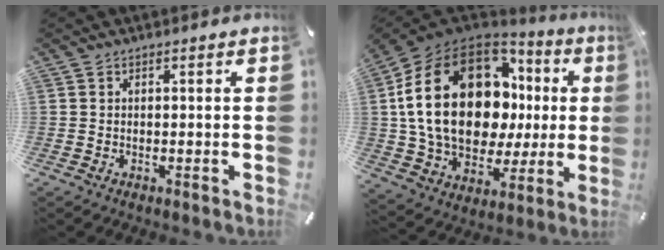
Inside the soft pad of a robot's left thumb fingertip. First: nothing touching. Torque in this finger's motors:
{"motor_torque": [2.55, 2.46, 2.77, 0.00, 1.05]}